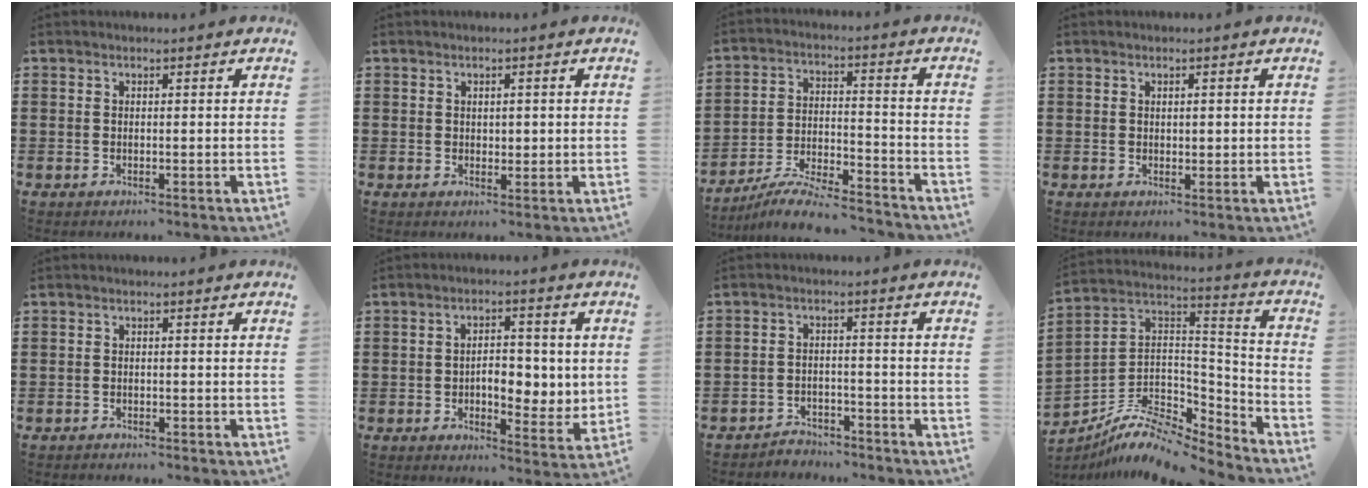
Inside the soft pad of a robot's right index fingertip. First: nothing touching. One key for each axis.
{"total": 1.2, "fx": 0.3, "fy": 0.7, "fz": 0.9, "tx": -0.017, "ty": 0.007, "tz": 0.004}
{"total": 8.4, "fx": -7.7, "fy": 0.7, "fz": 3.1, "tx": -0.058, "ty": 0.013, "tz": -0.150}
{"total": 0.7, "fx": 0.3, "fy": 0.3, "fz": 0.6, "tx": -0.013, "ty": 0.003, "tz": 0.004}
{"total": 0.9, "fx": -0.9, "fy": 0.2, "fz": -0.1, "tx": -0.001, "ty": 0.003, "tz": -0.020}
{"total": 6.0, "fx": -0.3, "fy": 3.2, "fz": 5.1, "tx": -0.074, "ty": -0.001, "tz": -0.012}
{"total": 3.2, "fx": -3.1, "fy": 0.7, "fz": -0.1, "tx": -0.008, "ty": 0.002, "tz": -0.066}
{"total": 9.1, "fx": -7.5, "fy": 3.5, "fz": 3.8, "tx": -0.072, "ty": 0.009, "tz": -0.145}